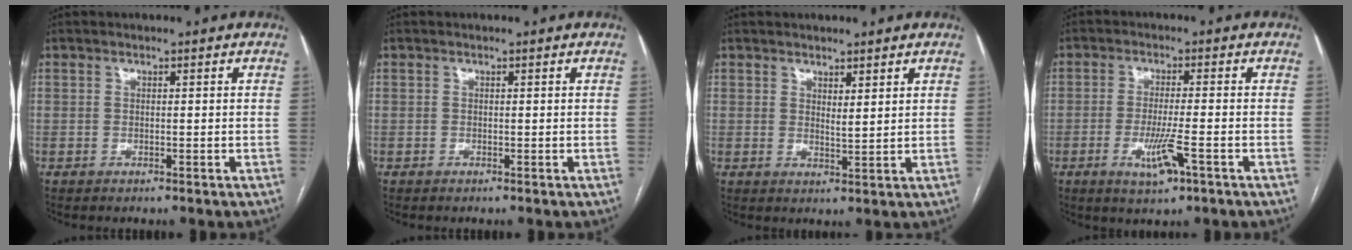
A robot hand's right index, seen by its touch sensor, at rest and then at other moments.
{"total": 0.0}
{"total": 2.0, "force": [1.4, 0.1, 1.4], "torque": [-0.032, -0.010, 0.028]}
{"total": 8.6, "force": [-3.8, 0.8, 7.6], "torque": [-0.144, -0.018, -0.063]}